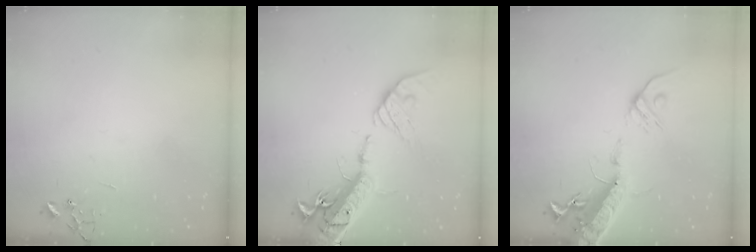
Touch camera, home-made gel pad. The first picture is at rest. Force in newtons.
{"total": 21.1, "press": 20.7, "slide": 4.1}
{"total": 16.2, "press": 15.8, "slide": 3.4}